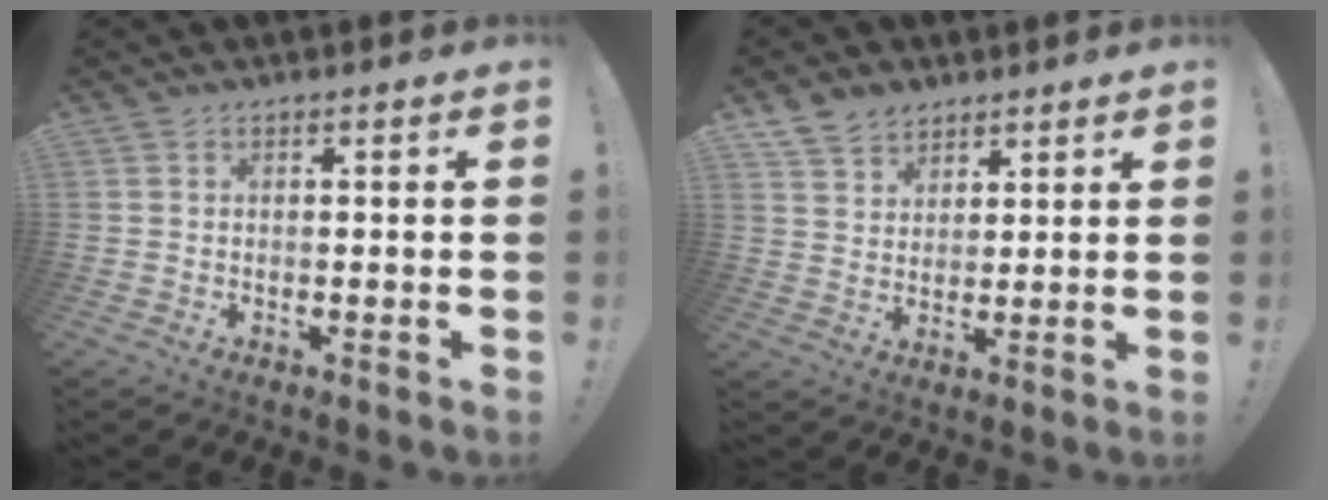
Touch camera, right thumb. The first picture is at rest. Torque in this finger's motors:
{"motor_torque": [0.04, 0.10, 0.19, 0.18, 0.00]}